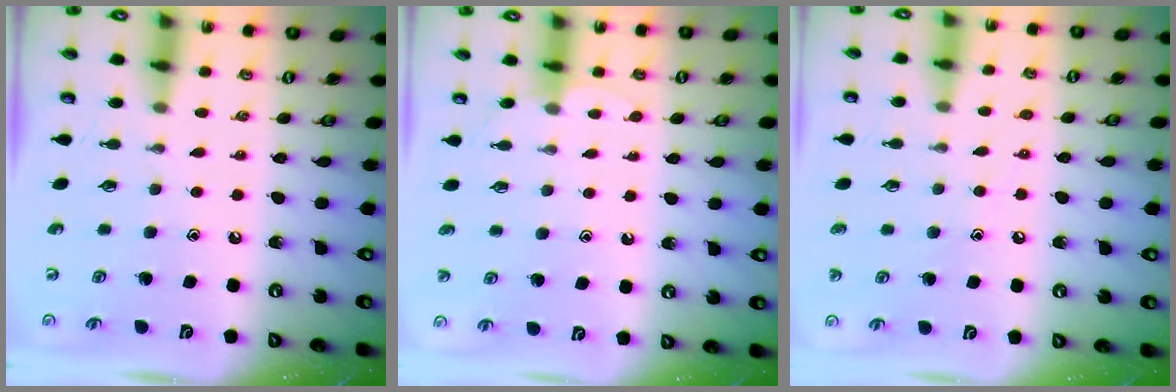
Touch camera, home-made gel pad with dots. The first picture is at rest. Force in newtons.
{"total": 3.7, "press": 3.7, "slide": 0.3}
{"total": 6.5, "press": 6.5, "slide": 0.7}